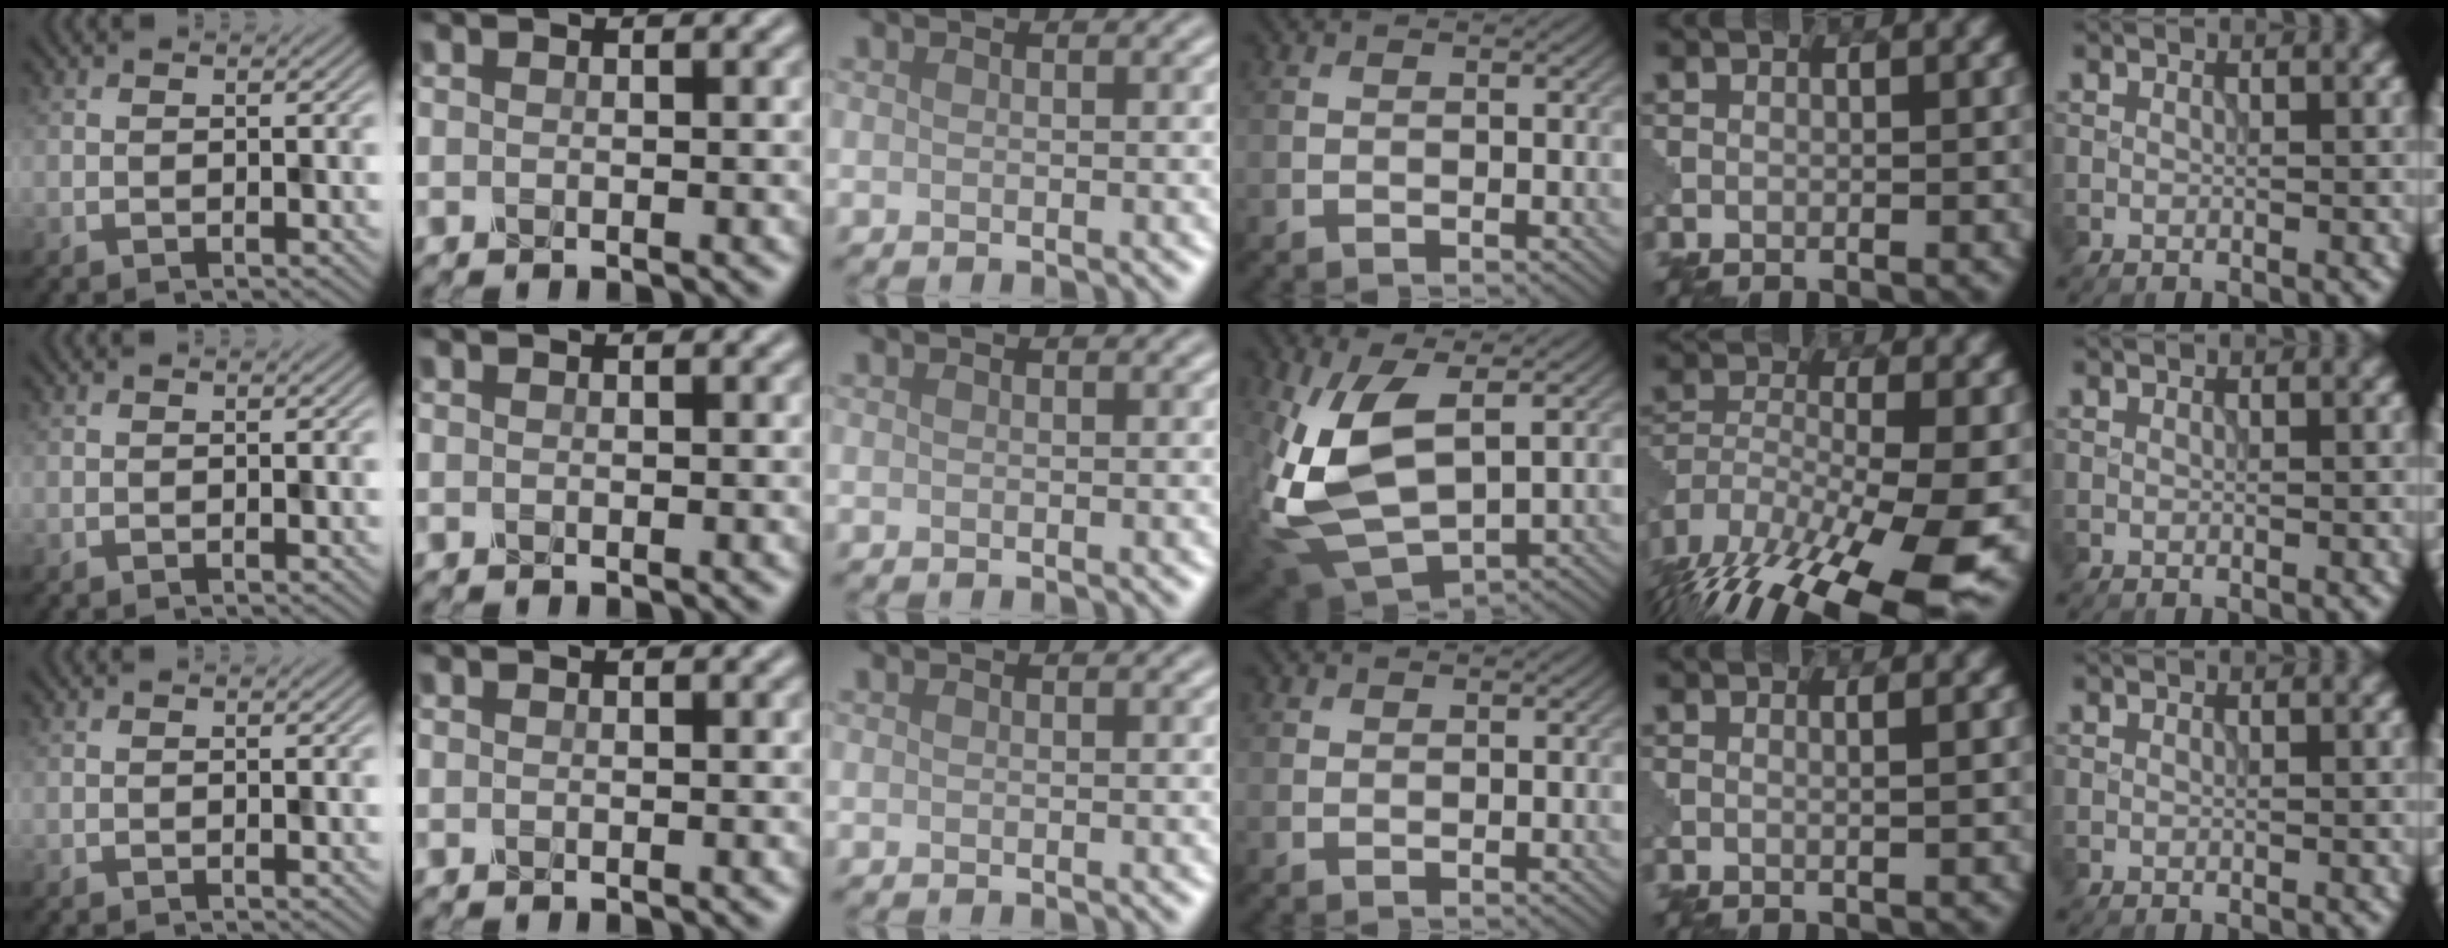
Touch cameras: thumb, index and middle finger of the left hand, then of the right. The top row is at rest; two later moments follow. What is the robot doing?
{"motion": "wrap", "object": "tissue paper"}